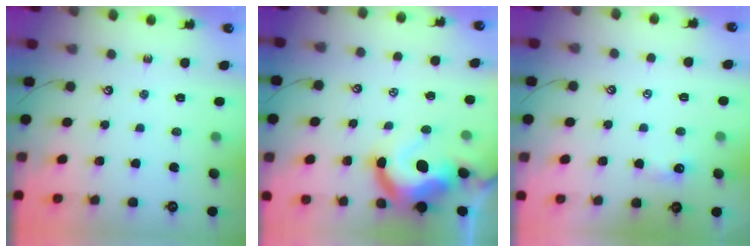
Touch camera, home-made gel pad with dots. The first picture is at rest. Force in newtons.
{"total": 10.8, "press": 10.6, "slide": 2.2}
{"total": 1.9, "press": 1.9, "slide": 0.4}